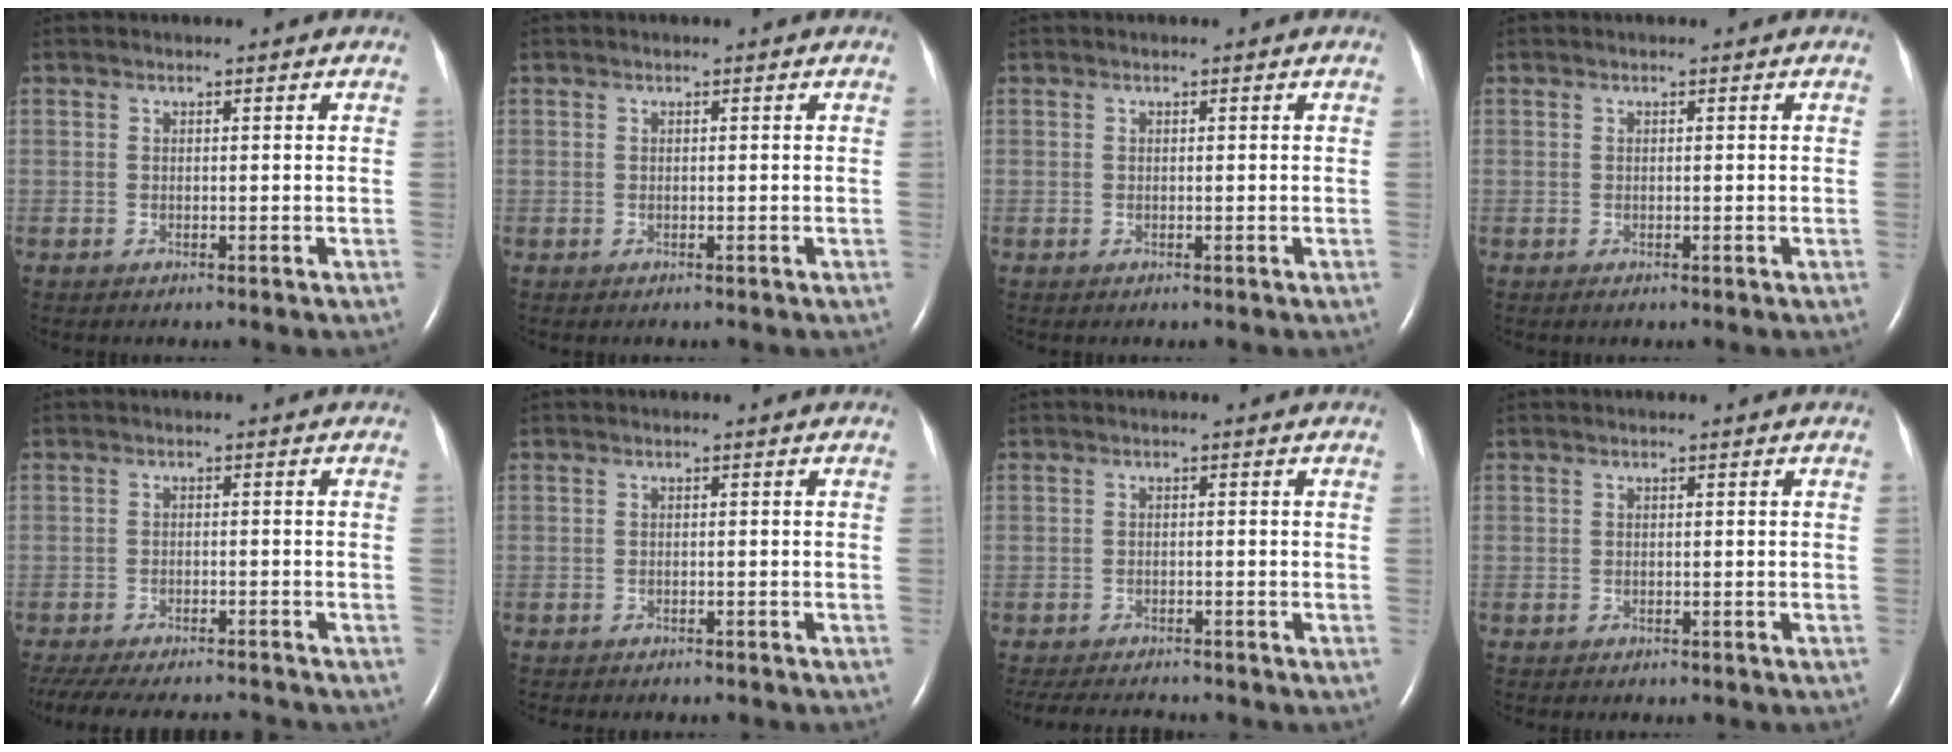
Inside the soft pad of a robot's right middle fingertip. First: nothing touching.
{"total": 0.0}
{"total": 0.0}
{"total": 0.0}
{"total": 16.2, "force": [-14.5, 3.4, 6.2], "torque": [-0.162, -0.021, -0.202]}
{"total": 8.7, "force": [-7.7, 2.0, 3.5], "torque": [-0.038, -0.010, -0.085]}
{"total": 8.5, "force": [-7.8, 1.7, 2.9], "torque": [-0.051, -0.009, -0.110]}
{"total": 3.9, "force": [-3.3, 1.0, 1.7], "torque": [-0.028, -0.007, -0.033]}